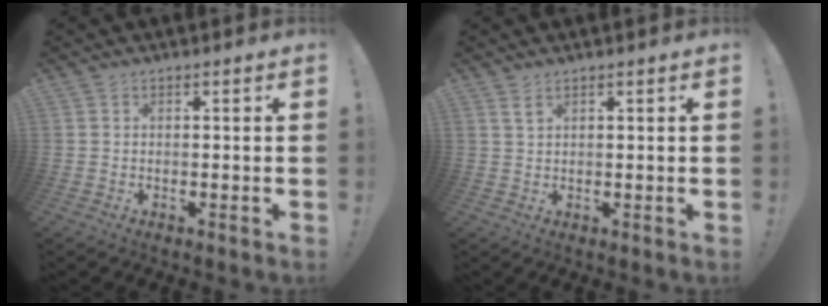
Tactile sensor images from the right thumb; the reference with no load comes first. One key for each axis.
{"total": 2.1, "fx": 1.4, "fy": 0.5, "fz": 1.5, "tx": -0.024, "ty": -0.002, "tz": 0.024}